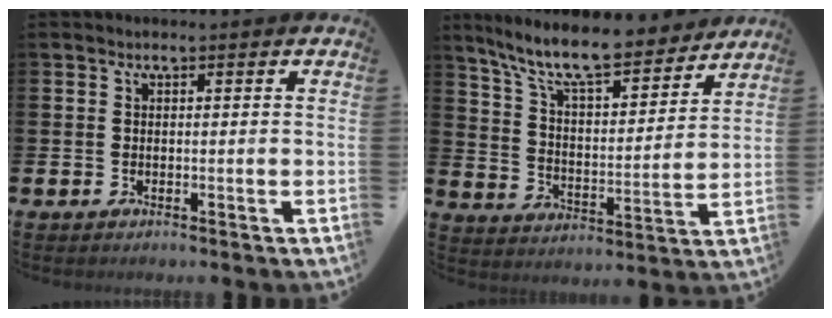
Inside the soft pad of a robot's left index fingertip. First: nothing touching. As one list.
[{"total": 10.8, "force": [9.5, 2.1, 4.7], "torque": [-0.123, -0.058, 0.163]}]